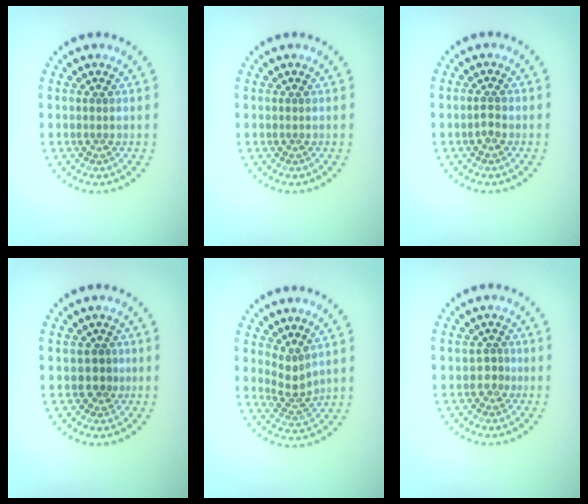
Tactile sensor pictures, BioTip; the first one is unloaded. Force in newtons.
{"total": 0.0}
{"total": 1.1, "press": 1.0, "slide": 0.3}
{"total": 1.6, "press": 1.4, "slide": 0.8}
{"total": 2.1, "press": 1.5, "slide": 1.5}
{"total": 1.0, "press": 0.8, "slide": 0.5}